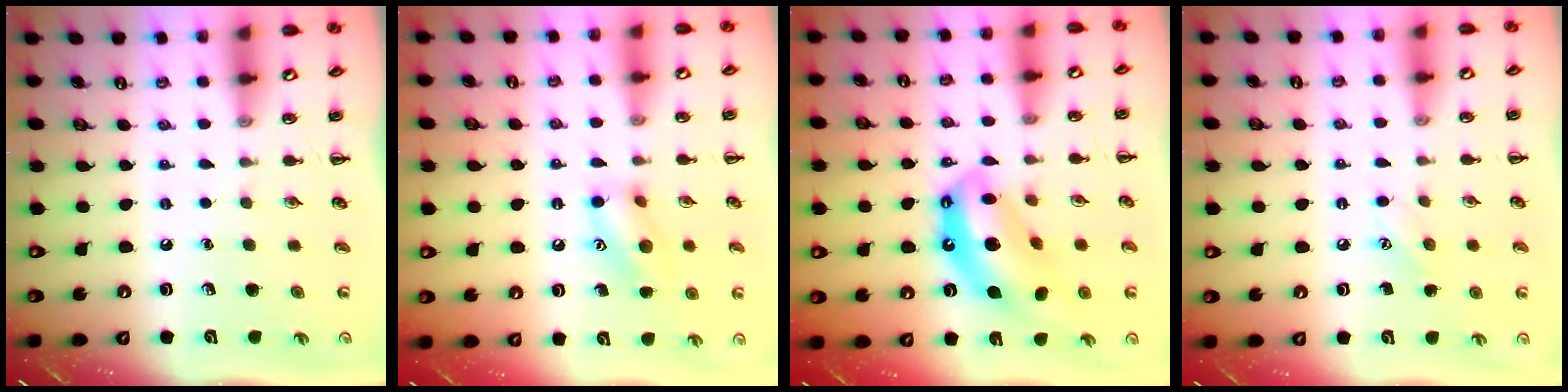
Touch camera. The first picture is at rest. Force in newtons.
{"total": 11.7, "press": 11.6, "slide": 1.1}
{"total": 14.1, "press": 13.5, "slide": 4.0}
{"total": 5.8, "press": 5.6, "slide": 1.5}